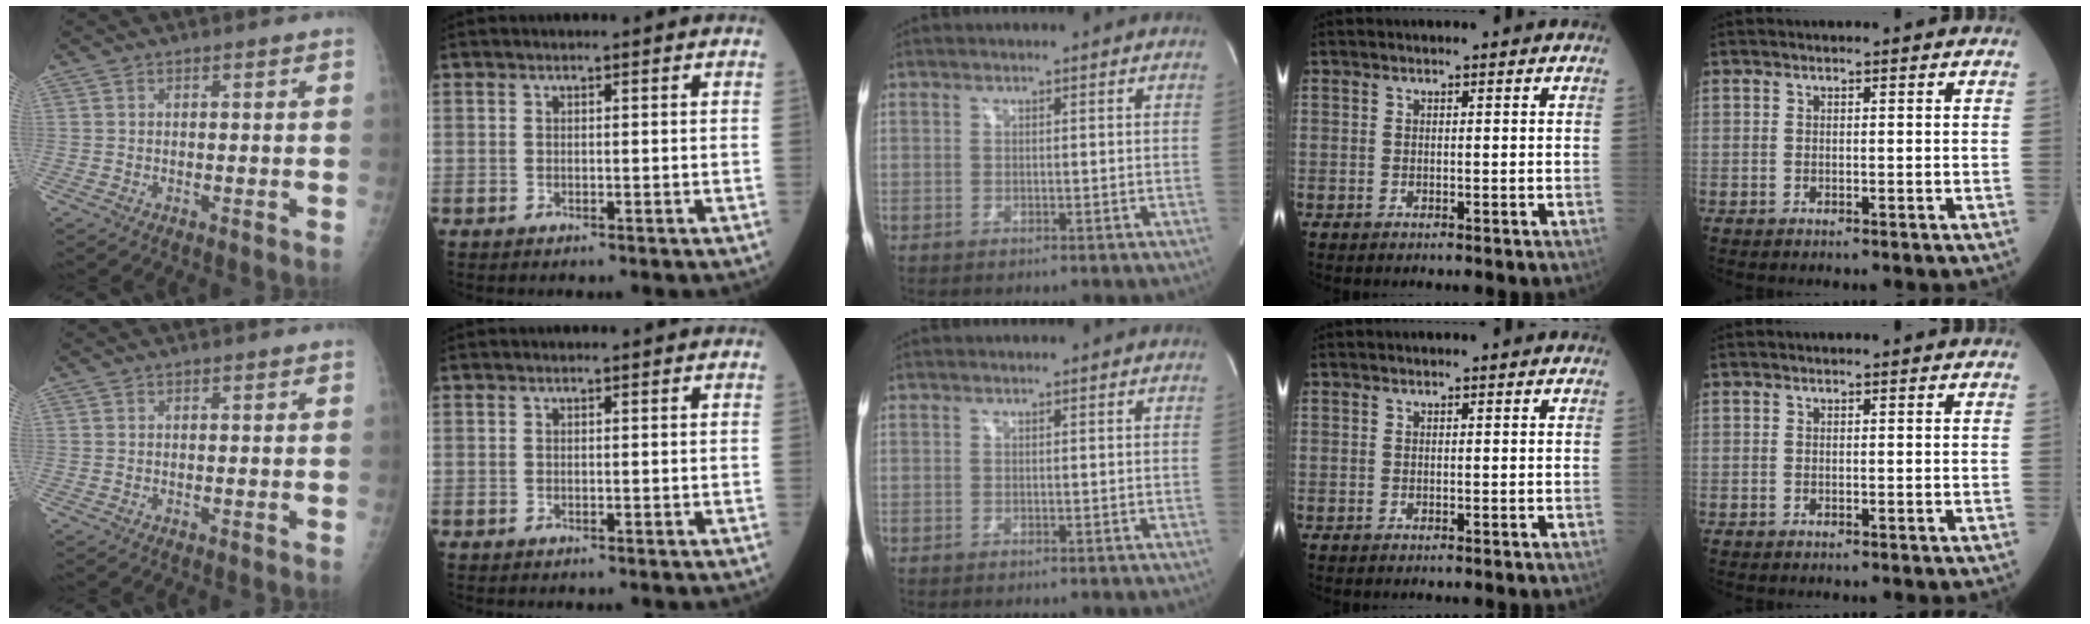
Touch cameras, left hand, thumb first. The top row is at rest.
{}